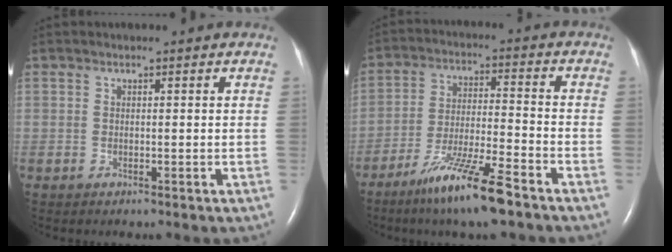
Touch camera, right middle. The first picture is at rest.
{"total": 11.5, "force": [-7.9, 0.3, 8.4], "torque": [-0.162, -0.031, -0.147]}